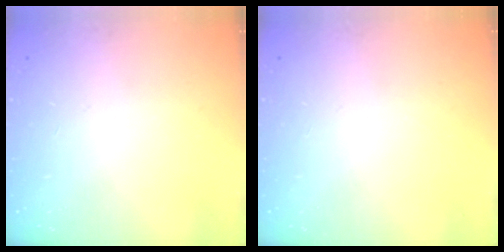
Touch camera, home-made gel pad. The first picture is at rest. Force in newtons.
{"total": 0.0}